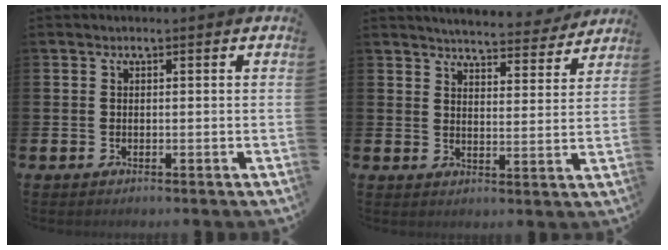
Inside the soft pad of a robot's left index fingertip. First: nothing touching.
{"total": 5.2, "force": [5.2, 0.5, 0.4], "torque": [-0.012, -0.041, 0.089]}